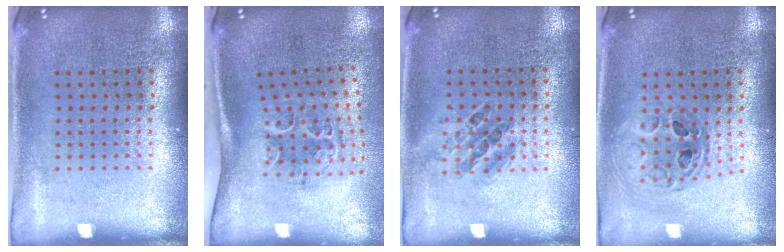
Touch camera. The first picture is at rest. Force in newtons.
{"total": 1.5, "press": 1.3, "slide": 0.8}
{"total": 0.9, "press": 0.7, "slide": 0.4}
{"total": 0.8, "press": 0.8, "slide": 0.1}